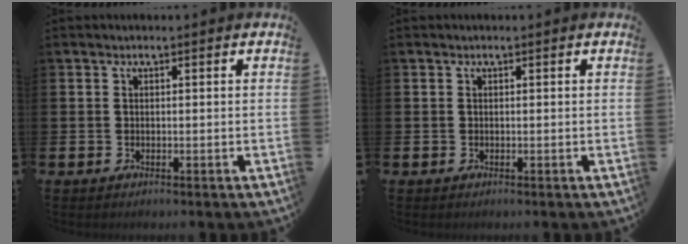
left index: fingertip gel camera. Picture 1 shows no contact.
{"total": 0.0}